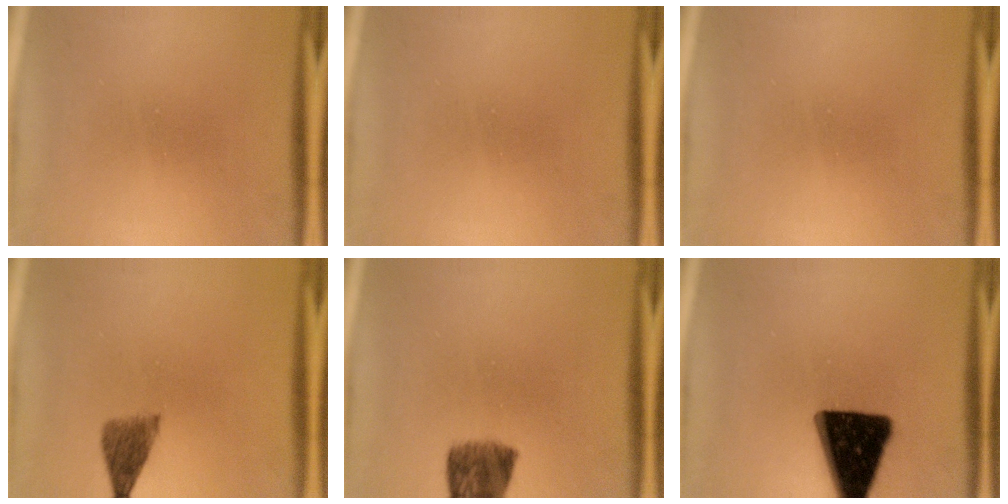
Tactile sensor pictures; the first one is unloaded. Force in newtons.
{"total": 0.0}
{"total": 0.0}
{"total": 5.2}
{"total": 7.1}
{"total": 18.0}